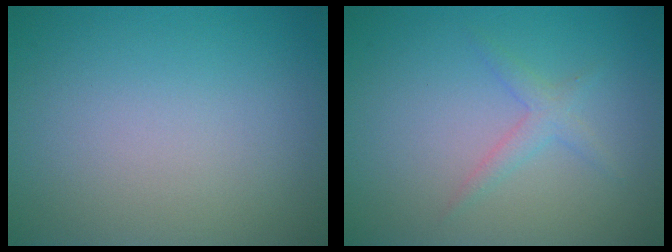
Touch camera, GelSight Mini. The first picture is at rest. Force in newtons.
{"total": 1.6, "press": 1.6, "slide": 0.1}